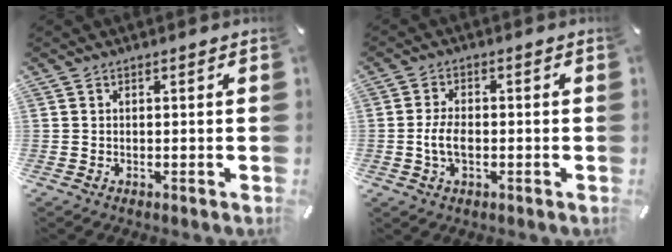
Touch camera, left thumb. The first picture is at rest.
{"total": 5.3, "force": [-1.0, 3.0, 4.2], "torque": [-0.093, 0.002, -0.020]}